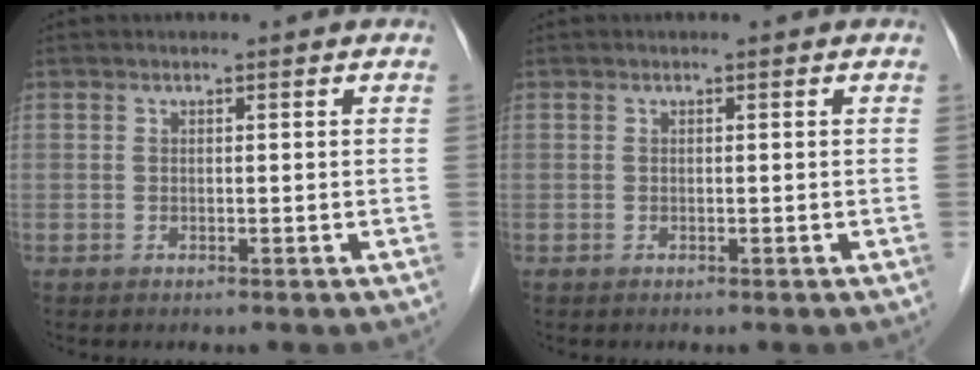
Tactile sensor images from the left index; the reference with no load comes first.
{"total": 0.0}